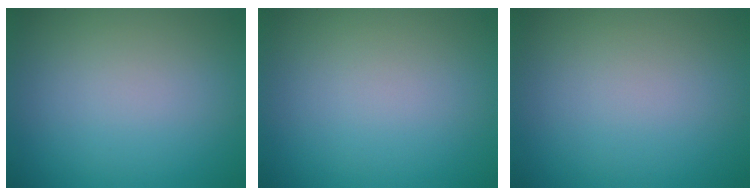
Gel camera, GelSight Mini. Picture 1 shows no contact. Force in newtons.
{"total": 0.0}
{"total": 0.0}